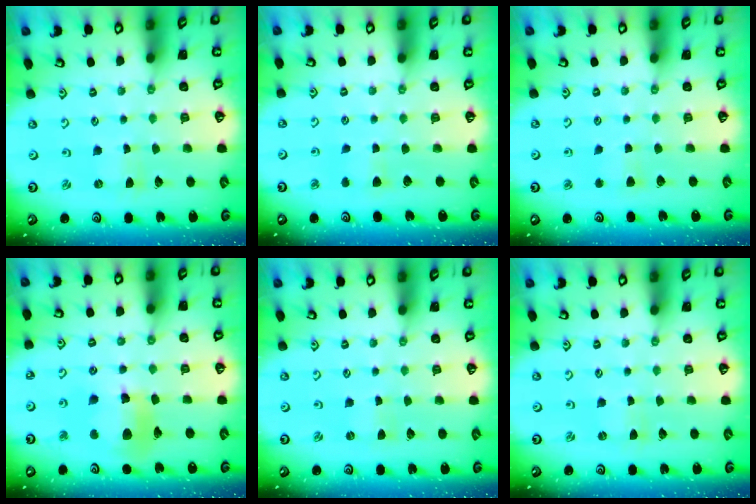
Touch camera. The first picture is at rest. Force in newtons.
{"total": 5.4, "press": 5.2, "slide": 1.1}
{"total": 2.7, "press": 2.7, "slide": 0.4}
{"total": 13.1, "press": 13.0, "slide": 1.5}
{"total": 0.0}
{"total": 0.0}